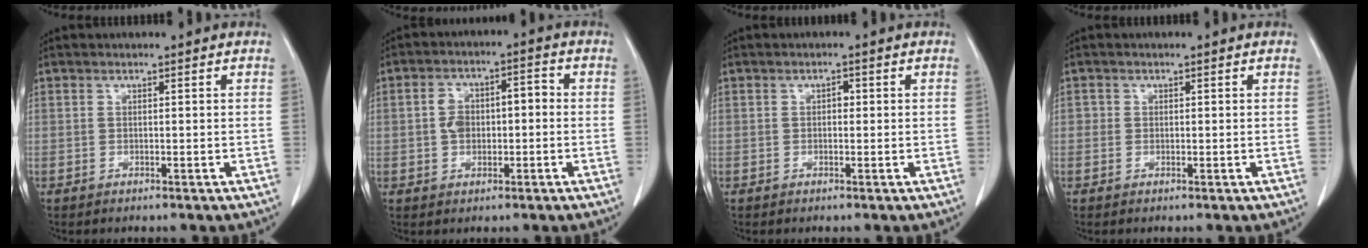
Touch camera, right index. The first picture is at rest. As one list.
[{"total": 5.9, "force": [-0.4, 3.8, 4.4], "torque": [-0.089, 0.037, -0.008]}, {"total": 1.0, "force": [0.0, 0.7, 0.8], "torque": [-0.008, 0.004, -0.002]}, {"total": 1.0, "force": [0.0, 0.9, 0.4], "torque": [0.003, 0.002, -0.002]}]